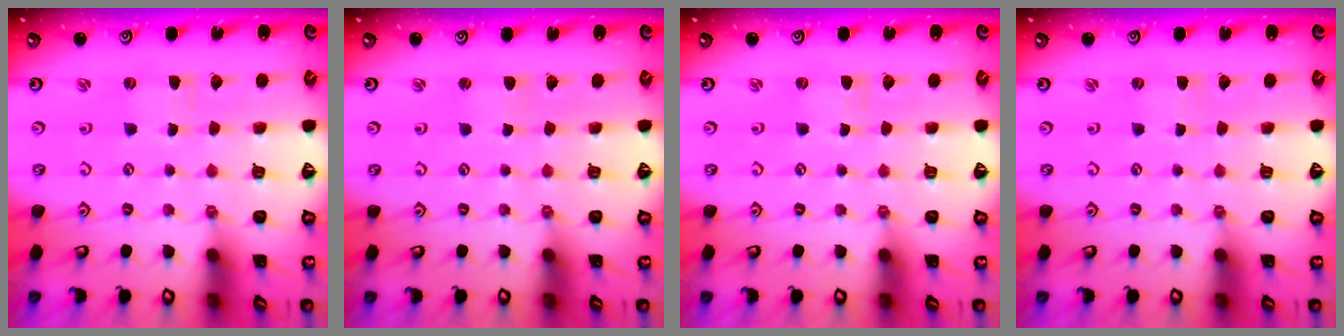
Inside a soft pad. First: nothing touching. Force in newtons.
{"total": 2.2, "press": 2.2, "slide": 0.2}
{"total": 0.0}
{"total": 0.9, "press": 0.9, "slide": 0.2}